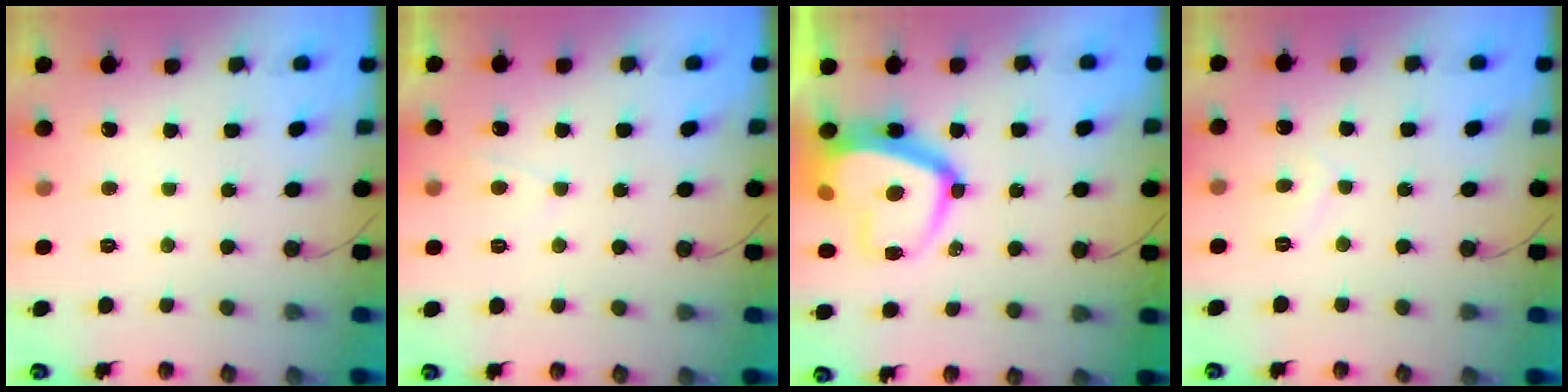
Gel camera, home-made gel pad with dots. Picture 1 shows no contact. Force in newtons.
{"total": 2.7, "press": 2.7, "slide": 0.2}
{"total": 16.1, "press": 16.1, "slide": 1.2}
{"total": 2.0, "press": 1.9, "slide": 0.4}